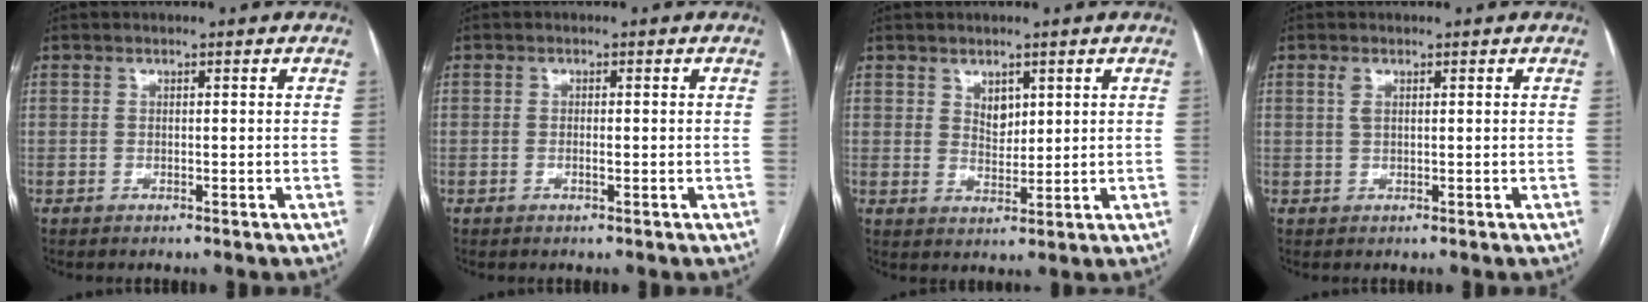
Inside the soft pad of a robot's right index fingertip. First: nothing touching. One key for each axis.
{"total": 1.0, "fx": -0.4, "fy": 0.3, "fz": 0.9, "tx": -0.018, "ty": 0.001, "tz": -0.007}
{"total": 3.2, "fx": 1.5, "fy": 2.1, "fz": 1.9, "tx": -0.035, "ty": -0.001, "tz": 0.034}
{"total": 1.2, "fx": 0.5, "fy": 0.6, "fz": 0.9, "tx": -0.023, "ty": 0.009, "tz": 0.011}